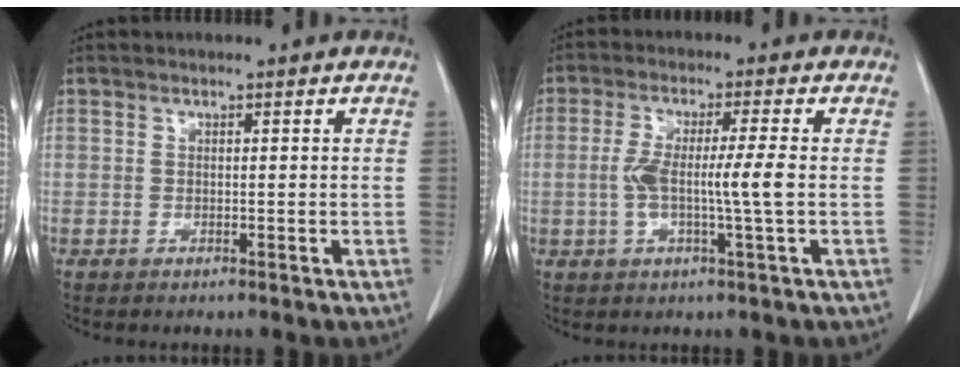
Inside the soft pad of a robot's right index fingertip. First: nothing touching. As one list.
[{"total": 7.0, "force": [-0.7, -0.4, 6.9], "torque": [-0.134, 0.002, -0.012]}]